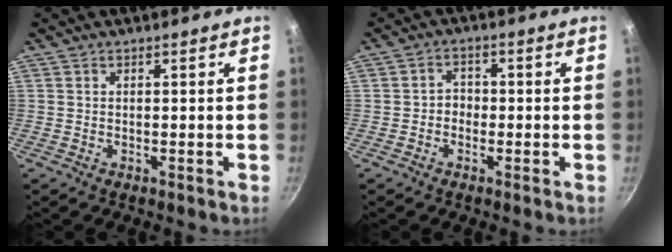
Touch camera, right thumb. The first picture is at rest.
{"total": 2.9, "force": [-0.8, 2.5, 1.3], "torque": [-0.001, 0.015, -0.020]}